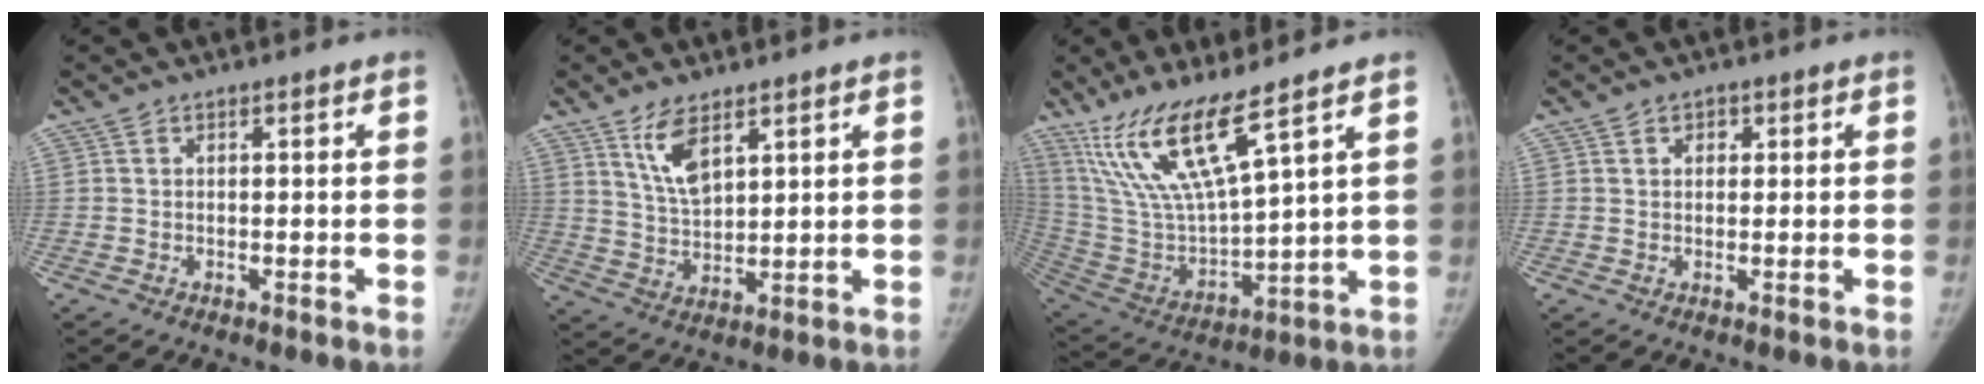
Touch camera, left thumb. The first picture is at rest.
{"total": 7.1, "force": [4.3, 2.9, 4.8], "torque": [-0.083, -0.026, 0.090]}
{"total": 16.0, "force": [10.5, 2.2, 11.9], "torque": [-0.238, -0.057, 0.223]}
{"total": 1.9, "force": [0.8, 1.4, 0.9], "torque": [-0.006, -0.001, 0.011]}